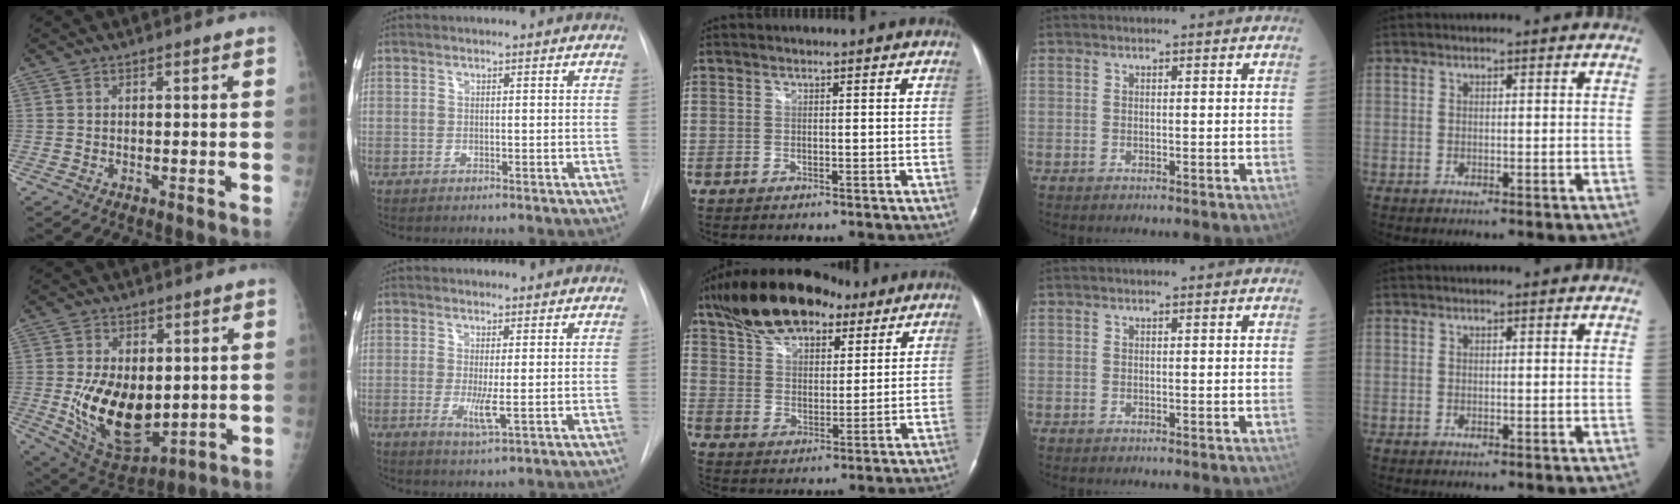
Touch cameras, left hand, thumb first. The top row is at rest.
{"thumb": {"total": 16.3, "force": [-0.5, 9.7, 13.2], "torque": [-0.197, -0.020, 0.019]}, "index": {"total": 3.3, "force": [-0.3, 0.3, 3.3], "torque": [-0.063, -0.010, -0.001]}, "middle": {"total": 16.1, "force": [11.1, 7.3, 9.1], "torque": [-0.173, 0.039, 0.194]}}